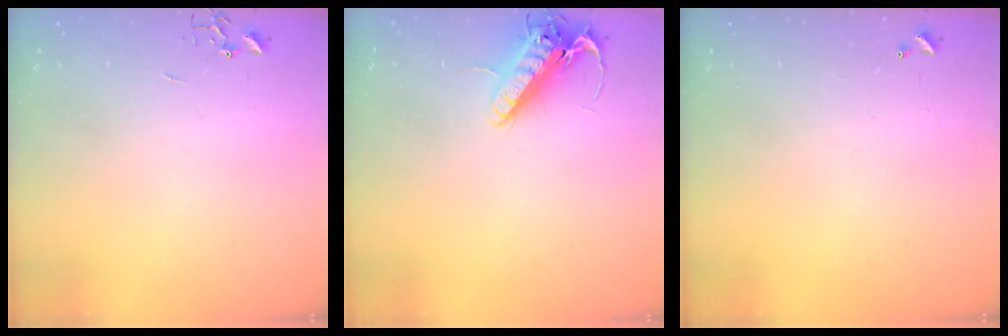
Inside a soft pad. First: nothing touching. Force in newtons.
{"total": 13.8, "press": 13.6, "slide": 2.3}
{"total": 0.0}